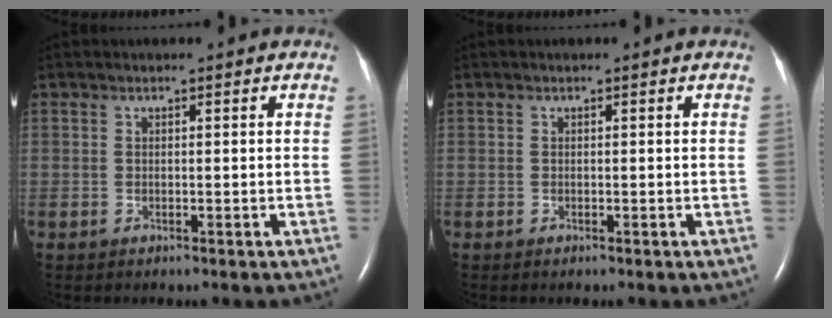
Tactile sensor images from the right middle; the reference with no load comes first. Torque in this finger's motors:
{"motor_torque": [-0.04, 0.14, 0.00, 0.00]}